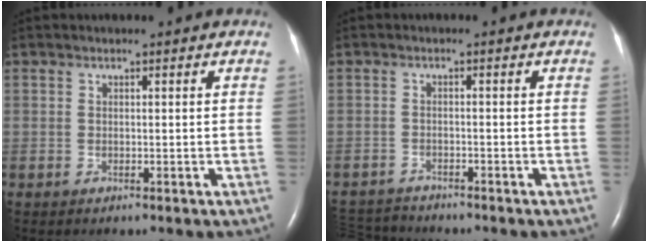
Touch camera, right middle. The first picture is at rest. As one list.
[{"total": 5.3, "force": [-5.2, 0.7, 0.1], "torque": [-0.004, -0.011, -0.092]}]